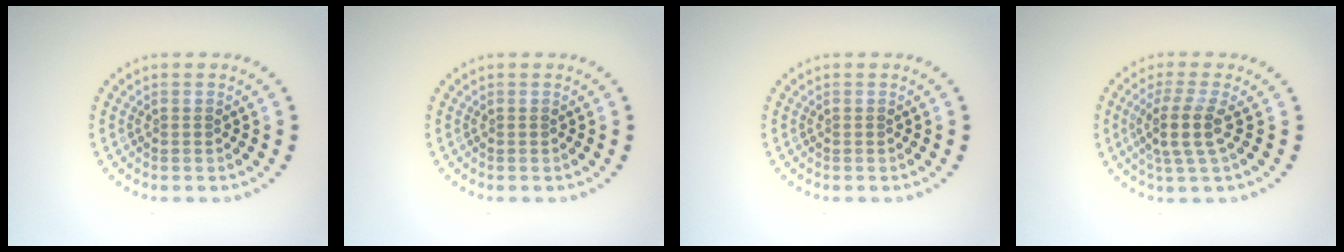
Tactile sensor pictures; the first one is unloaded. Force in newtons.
{"total": 0.0}
{"total": 0.0}
{"total": 3.2, "press": 2.5, "slide": 2.0}